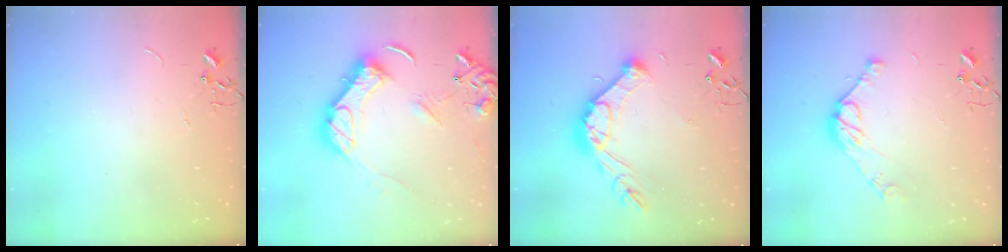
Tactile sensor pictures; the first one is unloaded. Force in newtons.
{"total": 18.5, "press": 18.3, "slide": 2.7}
{"total": 16.0, "press": 15.9, "slide": 1.4}
{"total": 11.3, "press": 11.2, "slide": 0.8}